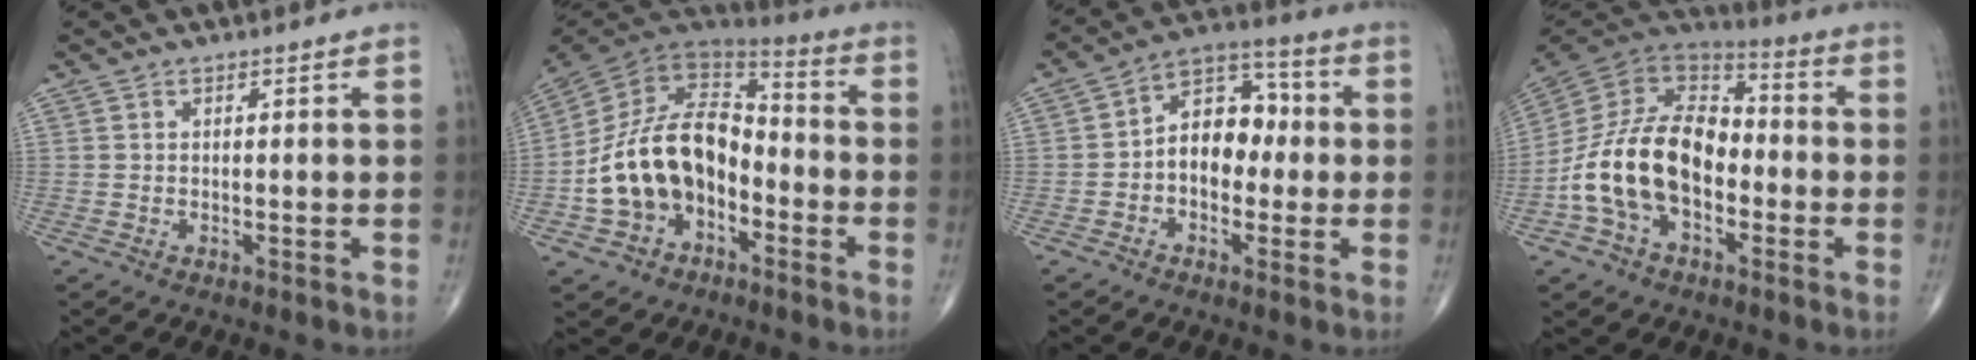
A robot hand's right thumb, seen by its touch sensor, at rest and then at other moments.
{"total": 19.2, "force": [-5.1, 13.2, 12.9], "torque": [-0.209, 0.061, -0.092]}
{"total": 10.5, "force": [-0.6, 7.4, 7.4], "torque": [-0.084, 0.041, -0.025]}
{"total": 19.0, "force": [-4.3, 12.2, 13.9], "torque": [-0.244, 0.049, -0.081]}